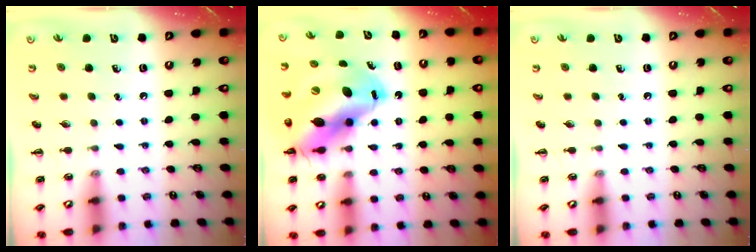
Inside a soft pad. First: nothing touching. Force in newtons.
{"total": 19.0, "press": 18.1, "slide": 5.5}
{"total": 0.0}